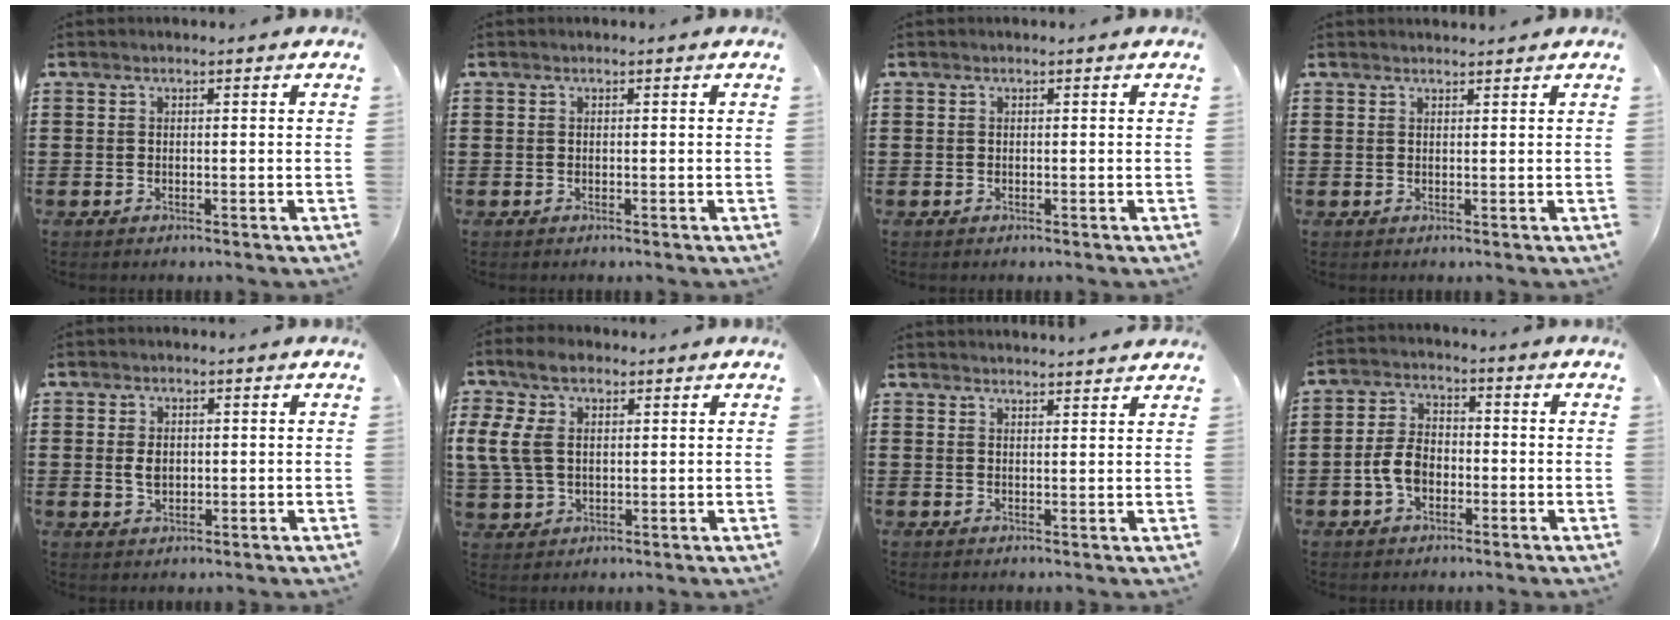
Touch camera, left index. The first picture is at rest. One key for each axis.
{"total": 0.0}
{"total": 0.0}
{"total": 1.0, "fx": 1.0, "fy": 0.0, "fz": 0.1, "tx": -0.004, "ty": -0.002, "tz": 0.019}
{"total": 2.8, "fx": 0.1, "fy": 1.8, "fz": 2.1, "tx": -0.051, "ty": 0.002, "tz": 0.000}
{"total": 8.0, "fx": 3.2, "fy": 5.0, "fz": 5.4, "tx": -0.145, "ty": 0.010, "tz": 0.053}
{"total": 2.1, "fx": 2.1, "fy": -0.2, "fz": -0.1, "tx": -0.005, "ty": -0.006, "tz": 0.041}
{"total": 5.7, "fx": -1.8, "fy": 3.7, "fz": 4.0, "tx": -0.100, "ty": 0.002, "tz": -0.040}